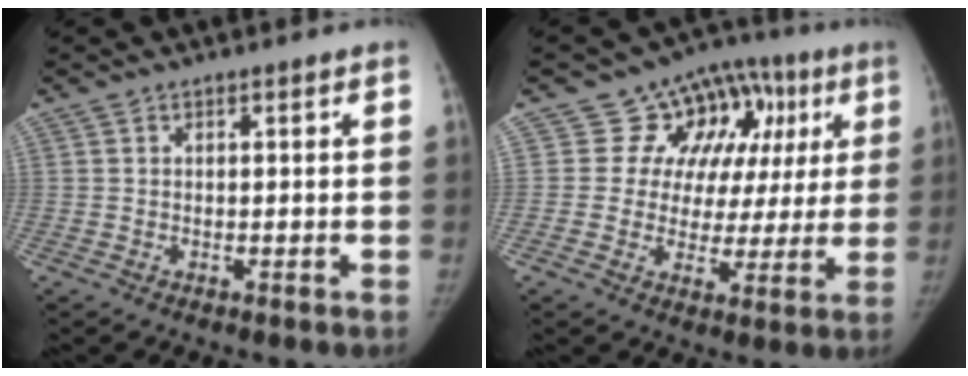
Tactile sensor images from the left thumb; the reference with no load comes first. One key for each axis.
{"total": 13.9, "fx": 4.6, "fy": 11.5, "fz": 6.4, "tx": -0.016, "ty": 0.016, "tz": 0.062}